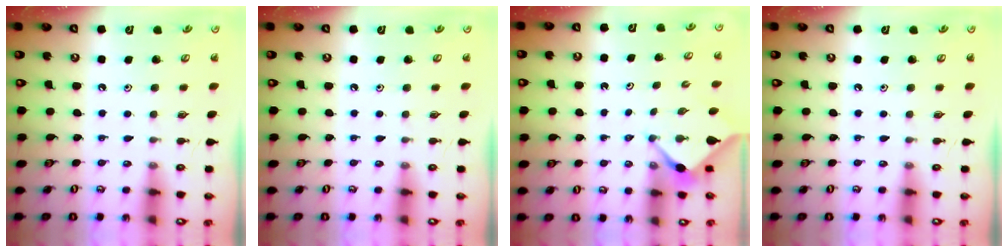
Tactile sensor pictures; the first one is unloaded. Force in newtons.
{"total": 0.0}
{"total": 3.1, "press": 3.1, "slide": 0.2}
{"total": 0.0}